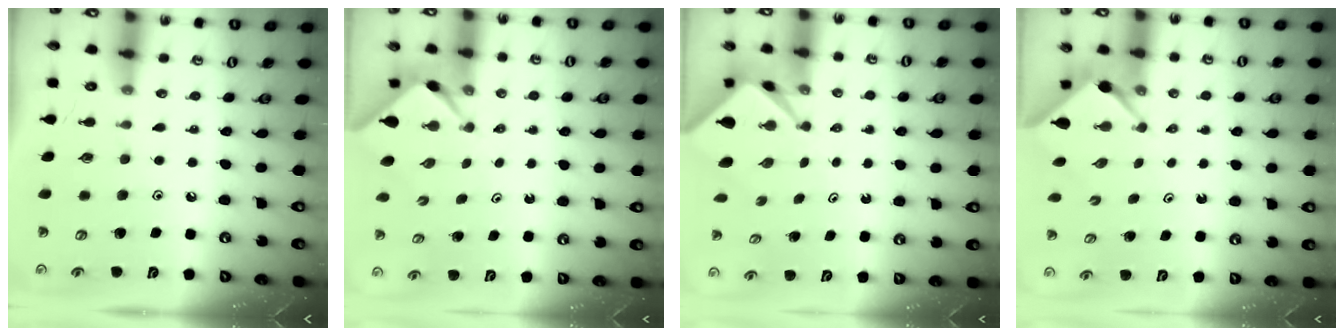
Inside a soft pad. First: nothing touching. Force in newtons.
{"total": 2.2, "press": 2.2, "slide": 0.1}
{"total": 2.1, "press": 2.1, "slide": 0.3}
{"total": 2.4, "press": 2.4, "slide": 0.2}